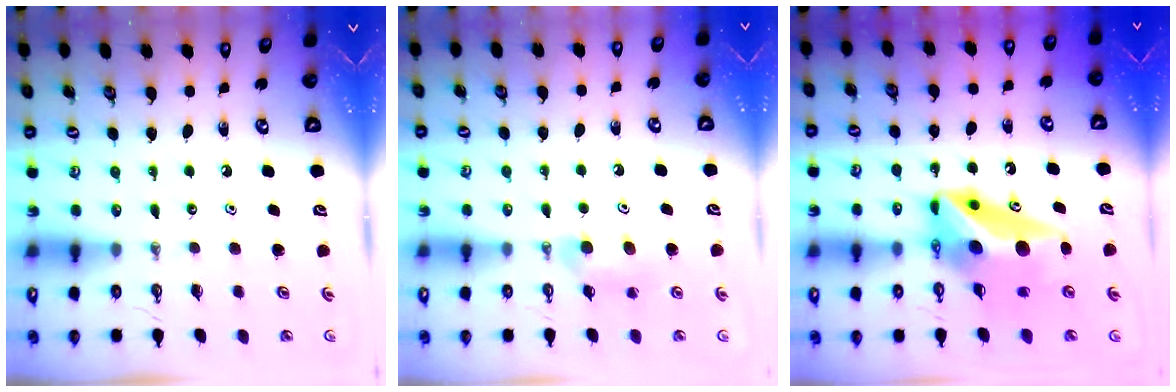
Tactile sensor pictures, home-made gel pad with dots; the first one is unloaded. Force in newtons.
{"total": 4.9, "press": 4.7, "slide": 1.4}
{"total": 13.9, "press": 13.3, "slide": 4.0}